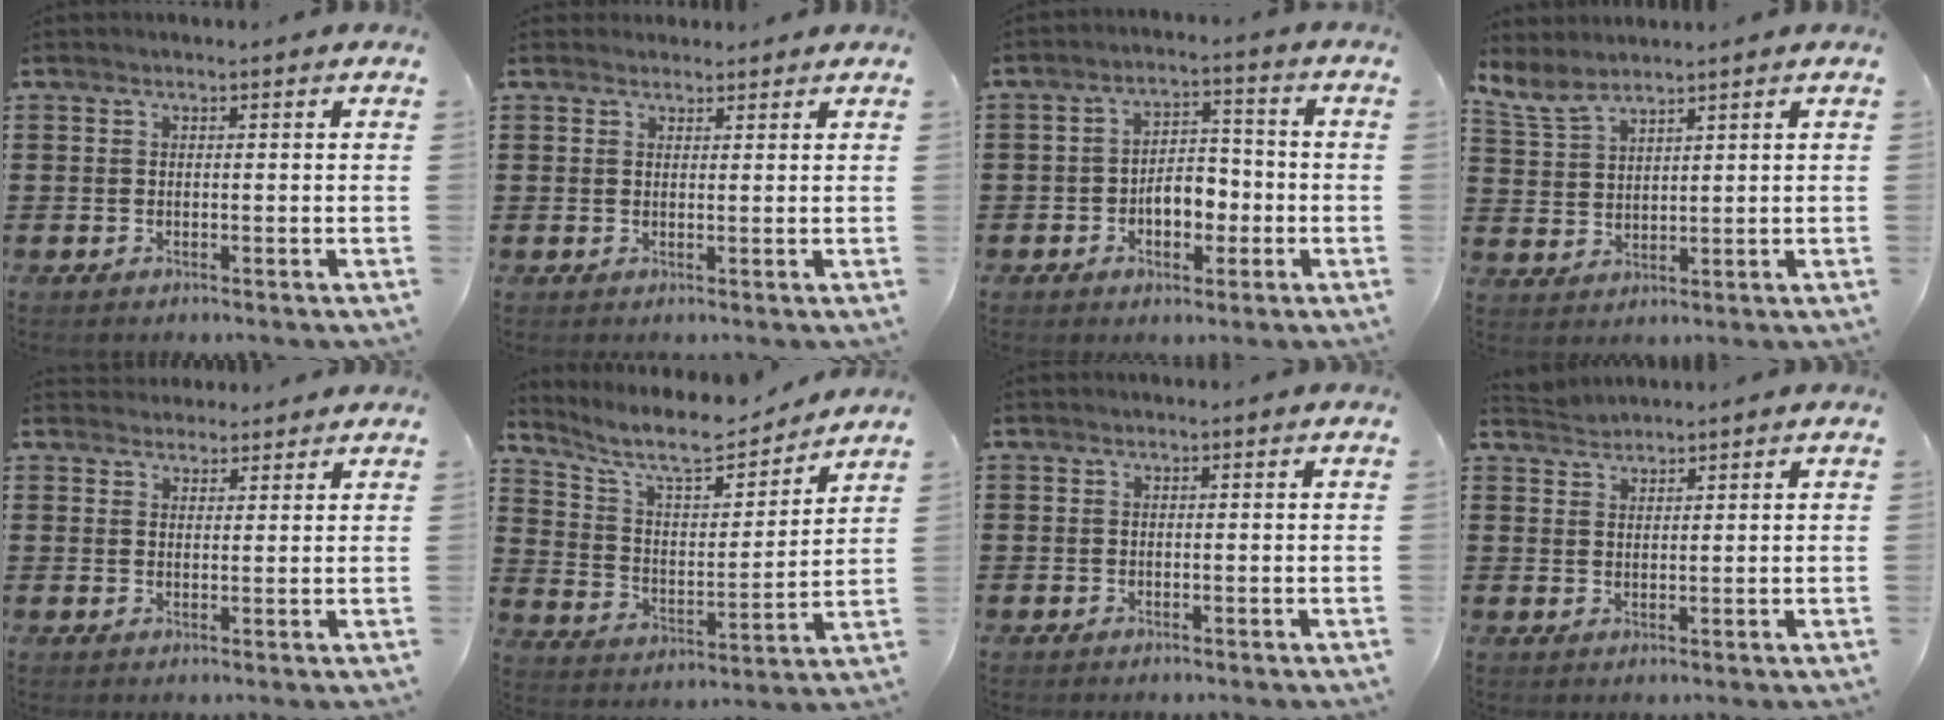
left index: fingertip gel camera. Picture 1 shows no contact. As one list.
[{"total": 1.5, "force": [1.4, 0.5, 0.0], "torque": [-0.004, 0.003, 0.029]}, {"total": 5.5, "force": [-1.6, 3.3, 4.1], "torque": [-0.061, 0.004, -0.034]}, {"total": 5.2, "force": [4.4, 1.5, 2.4], "torque": [-0.061, -0.012, 0.083]}, {"total": 2.5, "force": [2.4, 0.7, -0.2], "torque": [-0.004, 0.000, 0.047]}, {"total": 9.6, "force": [8.2, 2.1, 4.5], "torque": [-0.111, -0.052, 0.141]}, {"total": 0.0}, {"total": 1.9, "force": [1.9, 0.0, -0.2], "torque": [-0.002, 0.001, 0.038]}]